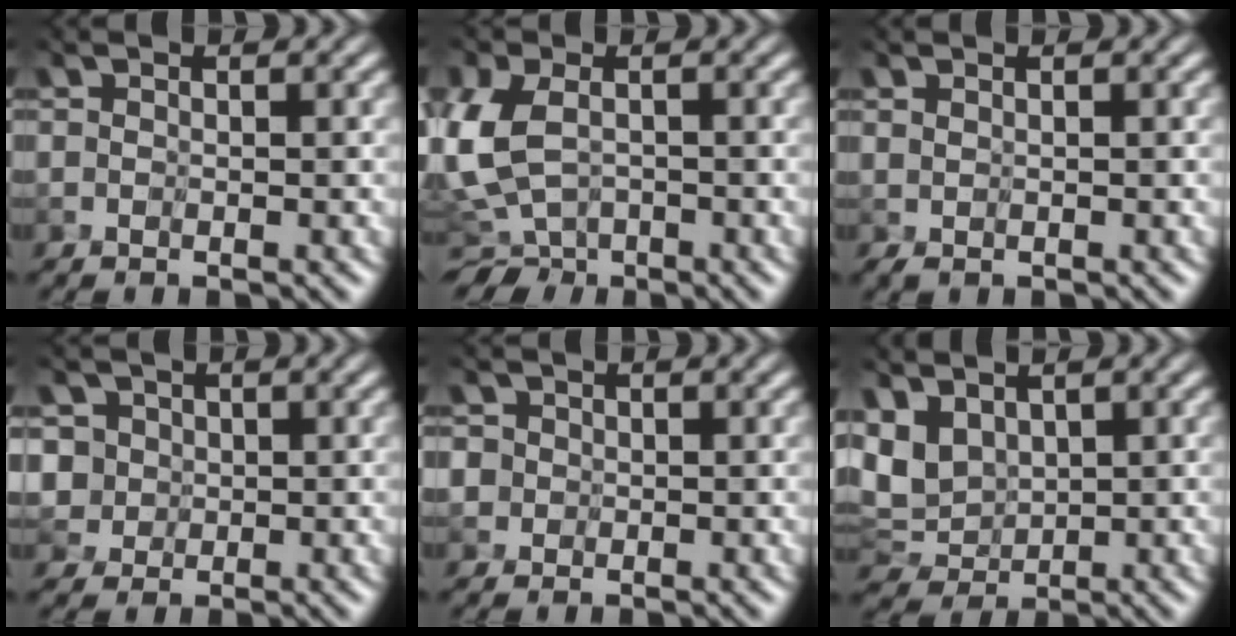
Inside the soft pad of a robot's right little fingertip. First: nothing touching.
{"total": 6.9, "force": [-2.4, 4.7, 4.4], "torque": [-0.116, -0.020, -0.027]}
{"total": 1.0, "force": [0.5, 0.3, 0.8], "torque": [-0.020, 0.001, 0.010]}
{"total": 4.9, "force": [0.6, 4.5, 1.7], "torque": [-0.039, 0.022, -0.023]}
{"total": 3.0, "force": [-0.1, 3.0, 0.5], "torque": [-0.014, 0.018, -0.027]}
{"total": 5.5, "force": [1.4, 3.7, 3.9], "torque": [-0.106, -0.008, 0.042]}